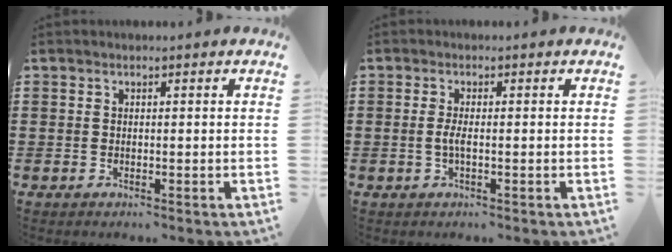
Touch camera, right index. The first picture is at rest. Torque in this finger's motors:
{"motor_torque": [0.32, -0.41, 0.23, 0.07]}